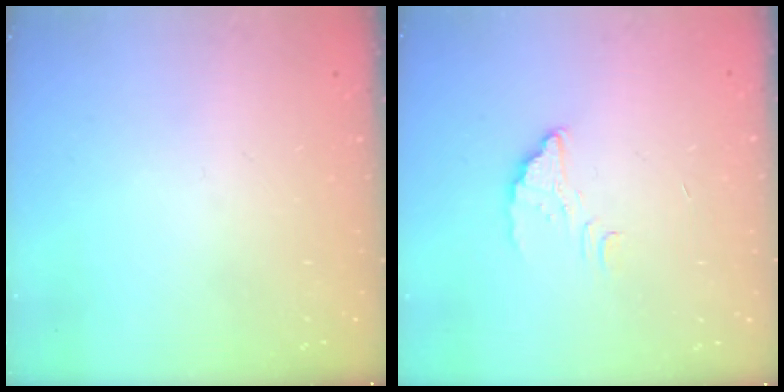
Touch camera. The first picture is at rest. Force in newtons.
{"total": 2.4, "press": 2.4, "slide": 0.2}